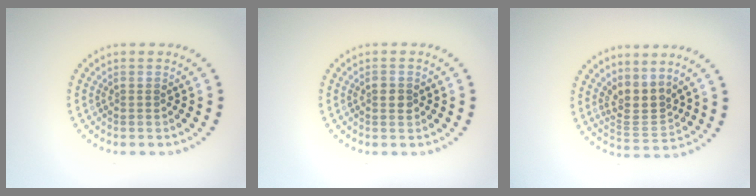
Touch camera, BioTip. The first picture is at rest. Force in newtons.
{"total": 1.0, "press": 0.9, "slide": 0.2}
{"total": 2.9, "press": 2.3, "slide": 1.9}